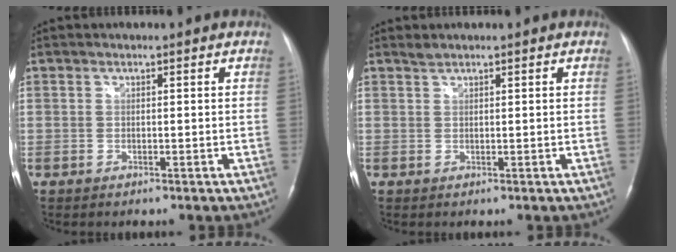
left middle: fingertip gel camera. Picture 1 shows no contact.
{"total": 0.7, "force": [0.7, 0.0, 0.1], "torque": [-0.007, 0.001, 0.017]}